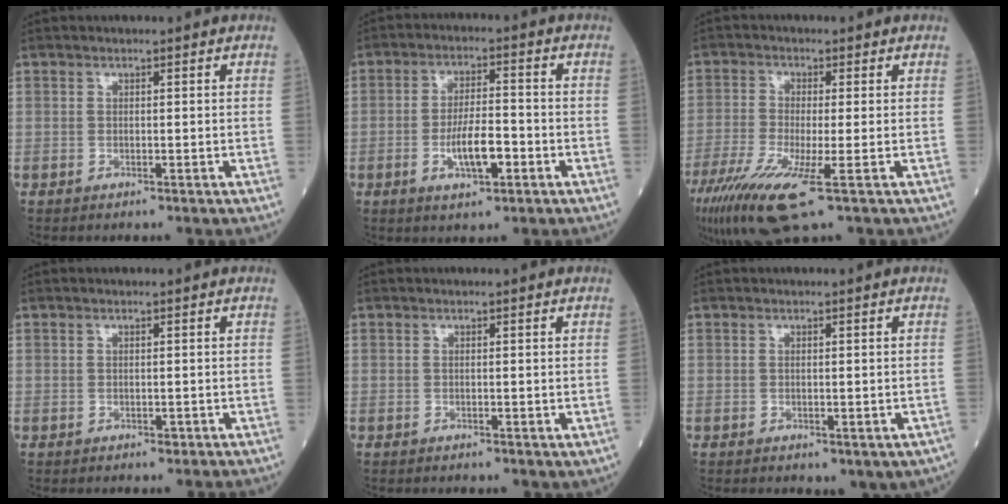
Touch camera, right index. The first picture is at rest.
{"total": 6.9, "force": [-2.4, 1.8, 6.1], "torque": [-0.114, 0.002, -0.041]}
{"total": 11.3, "force": [-5.8, 1.4, 9.6], "torque": [-0.181, -0.034, -0.102]}
{"total": 0.7, "force": [-0.2, 0.4, 0.5], "torque": [-0.005, -0.001, -0.002]}
{"total": 0.5, "force": [0.1, 0.3, 0.4], "torque": [-0.006, -0.001, 0.003]}
{"total": 3.3, "force": [-1.3, 1.8, 2.5], "torque": [-0.024, 0.001, -0.006]}